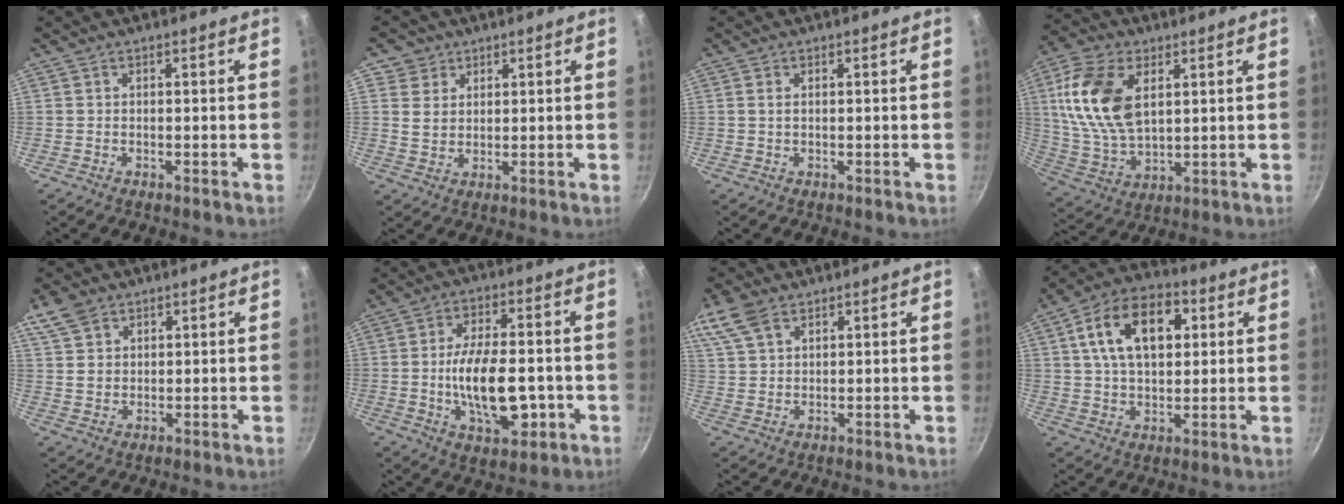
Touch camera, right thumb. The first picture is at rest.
{"total": 4.6, "force": [2.3, 3.9, 0.7], "torque": [0.023, -0.003, 0.037]}
{"total": 0.8, "force": [0.1, 0.4, 0.7], "torque": [-0.015, 0.000, 0.001]}
{"total": 16.3, "force": [4.4, 9.5, 12.5], "torque": [-0.233, -0.009, 0.091]}
{"total": 6.4, "force": [3.6, 4.4, 2.9], "torque": [-0.042, -0.008, 0.071]}
{"total": 14.6, "force": [-2.8, 7.2, 12.4], "torque": [-0.188, 0.017, -0.037]}
{"total": 8.3, "force": [4.9, 4.8, 4.7], "torque": [-0.094, 0.007, 0.098]}
{"total": 15.8, "force": [4.5, 9.7, 11.6], "torque": [-0.171, 0.010, 0.067]}